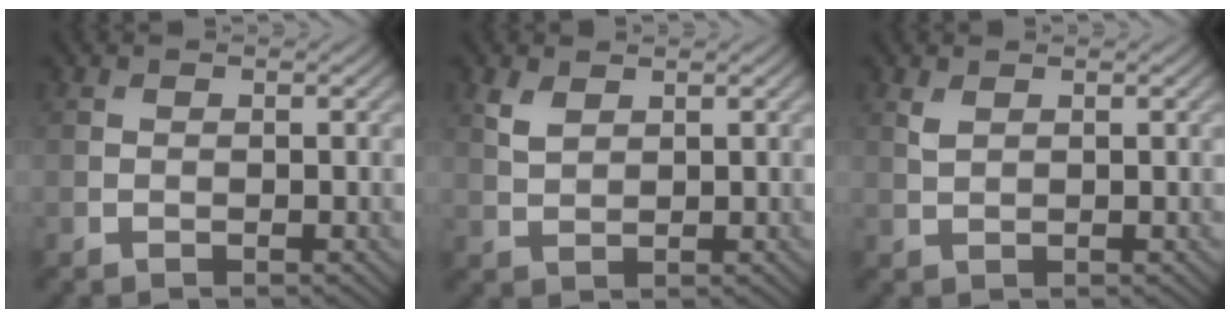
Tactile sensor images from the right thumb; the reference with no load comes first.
{"total": 2.3, "force": [1.4, 1.2, 1.4], "torque": [-0.039, -0.001, 0.033]}
{"total": 1.0, "force": [0.7, 0.4, 0.7], "torque": [-0.024, -0.001, 0.018]}